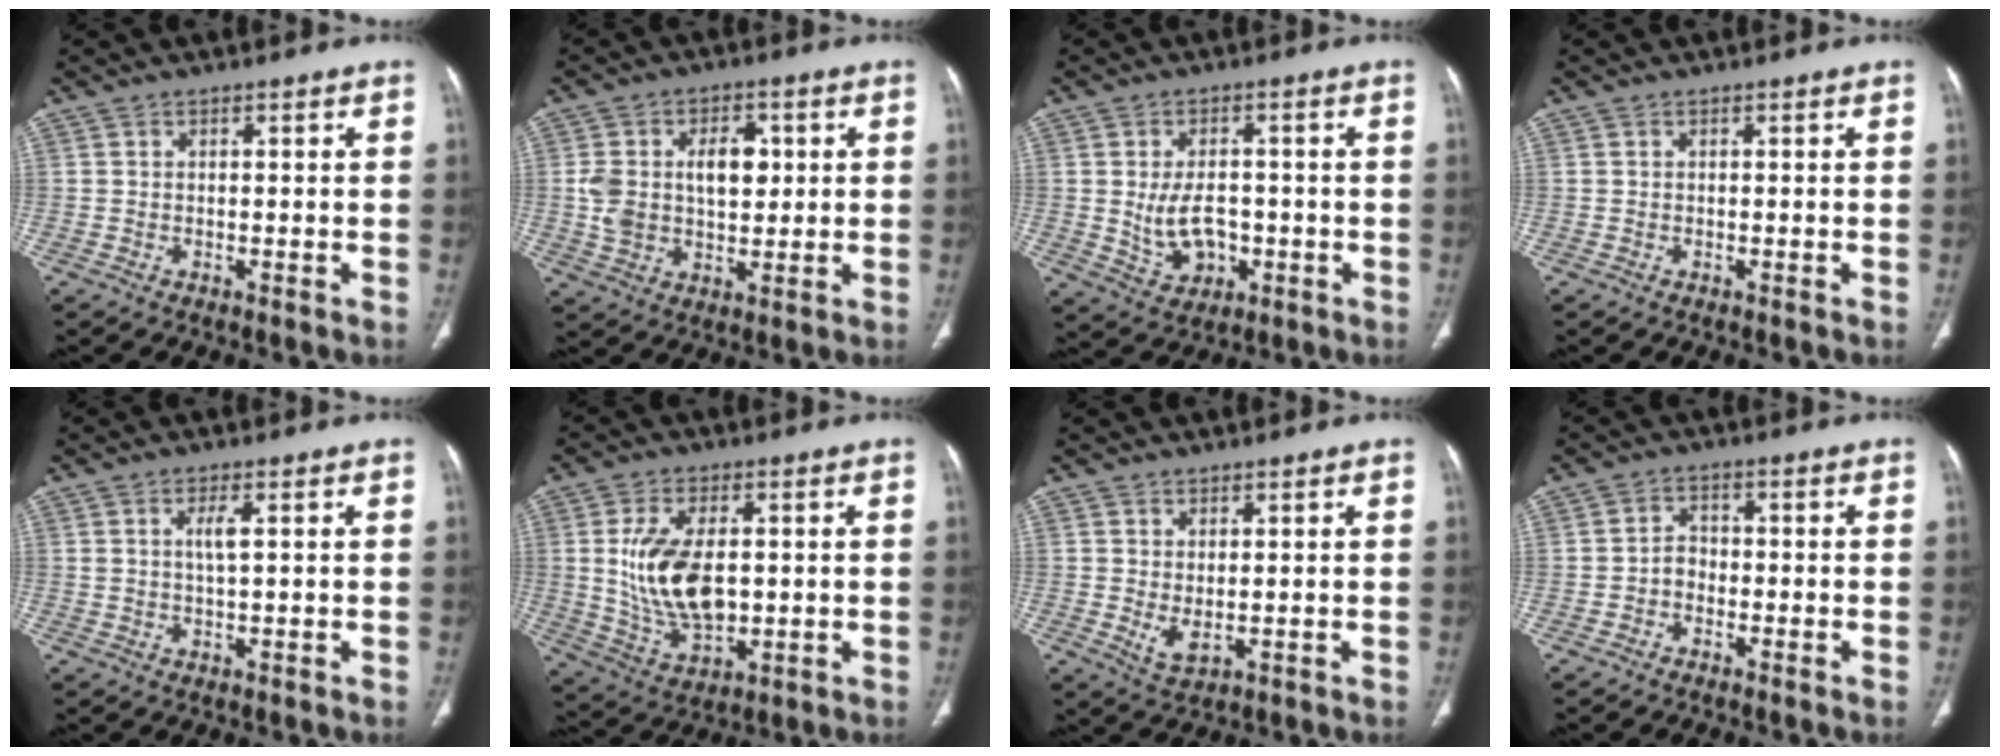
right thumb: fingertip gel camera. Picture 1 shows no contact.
{"total": 11.1, "force": [1.5, 7.3, 8.2], "torque": [-0.128, 0.009, 0.036]}
{"total": 7.9, "force": [-1.0, 5.5, 5.6], "torque": [-0.075, 0.003, -0.005]}
{"total": 0.0}
{"total": 2.9, "force": [0.8, 0.7, 2.7], "torque": [-0.055, -0.005, 0.018]}
{"total": 13.6, "force": [0.9, 7.5, 11.3], "torque": [-0.206, -0.012, 0.029]}
{"total": 3.2, "force": [0.2, 1.7, 2.8], "torque": [-0.046, -0.010, 0.014]}
{"total": 2.7, "force": [-1.0, 2.1, 1.3], "torque": [-0.008, 0.013, -0.026]}